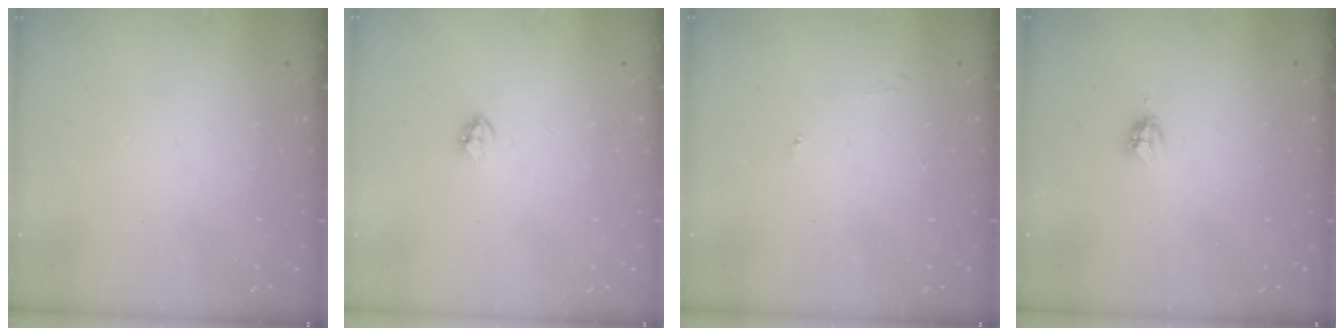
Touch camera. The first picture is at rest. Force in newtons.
{"total": 3.4, "press": 3.4, "slide": 0.3}
{"total": 3.9, "press": 3.9, "slide": 0.3}
{"total": 3.2, "press": 3.2, "slide": 0.4}